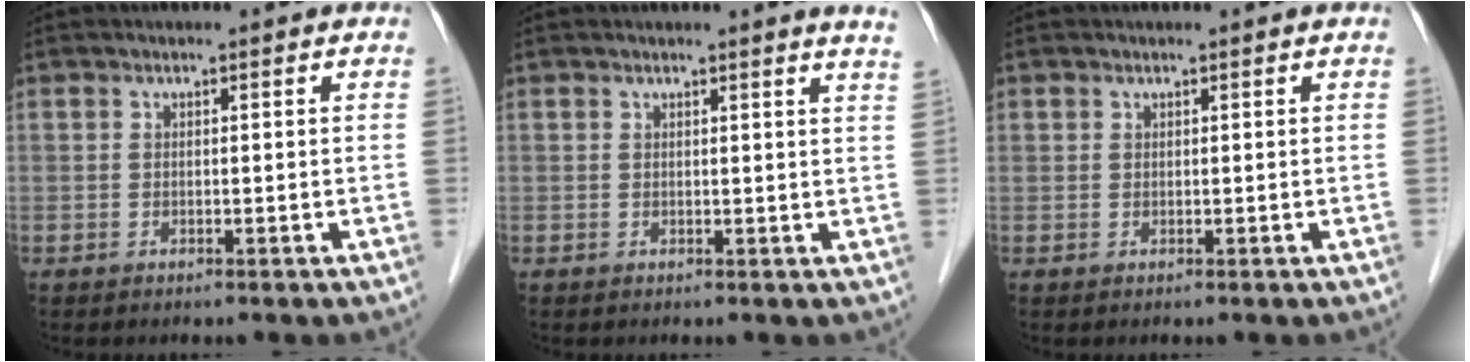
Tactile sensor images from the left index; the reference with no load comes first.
{"total": 3.1, "force": [2.7, -0.7, 1.3], "torque": [-0.019, -0.015, 0.016]}
{"total": 0.0}